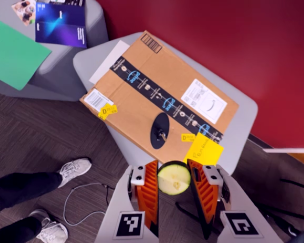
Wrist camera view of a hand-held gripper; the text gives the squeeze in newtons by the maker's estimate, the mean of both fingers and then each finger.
{"total": 10.4, "left": 10.6, "right": 10.3}